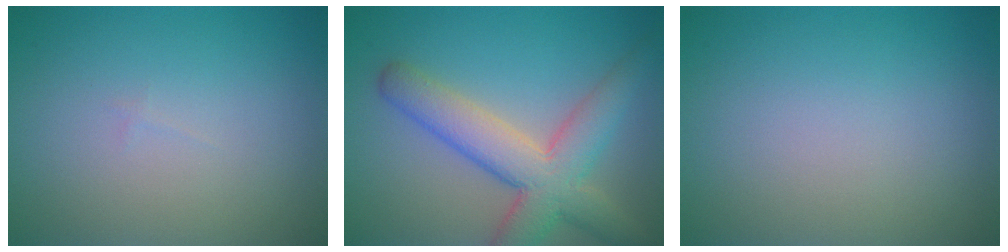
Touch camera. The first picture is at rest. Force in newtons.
{"total": 6.8, "press": 6.8, "slide": 0.5}
{"total": 0.0}